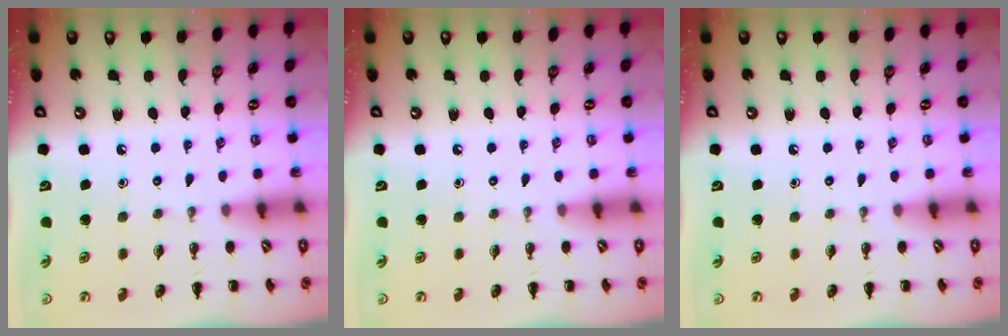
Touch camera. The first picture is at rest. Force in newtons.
{"total": 0.0}
{"total": 0.0}